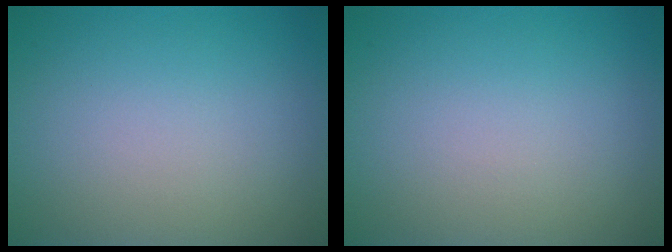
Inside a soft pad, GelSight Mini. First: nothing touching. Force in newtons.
{"total": 0.0}